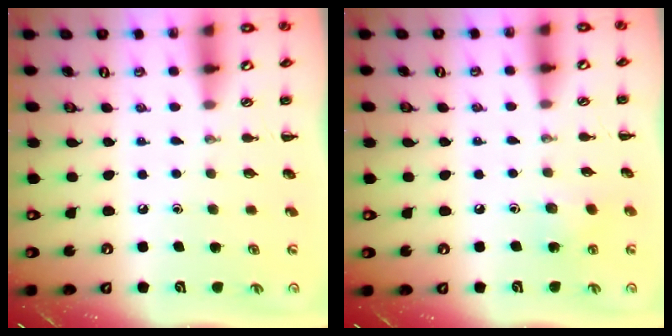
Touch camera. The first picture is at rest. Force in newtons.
{"total": 4.3, "press": 4.2, "slide": 1.1}